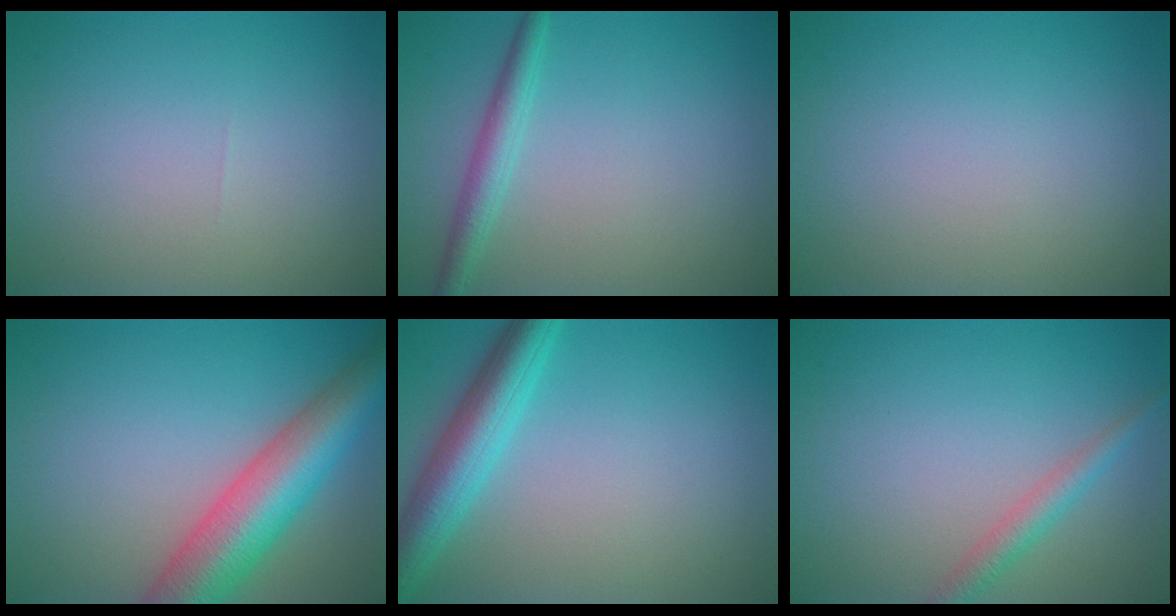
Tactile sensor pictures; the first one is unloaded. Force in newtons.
{"total": 2.4, "press": 2.4, "slide": 0.1}
{"total": 0.0}
{"total": 8.8, "press": 8.8, "slide": 0.3}
{"total": 5.2, "press": 5.2, "slide": 0.3}
{"total": 2.1, "press": 2.1, "slide": 0.0}